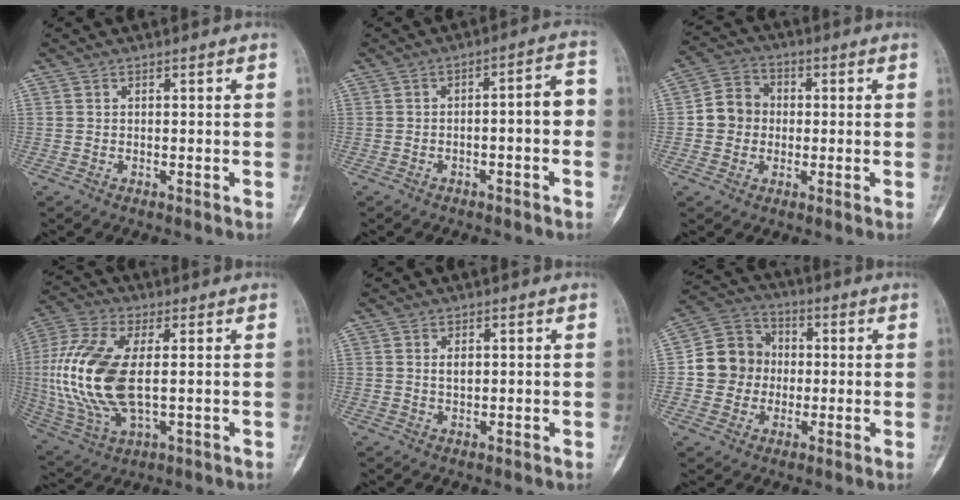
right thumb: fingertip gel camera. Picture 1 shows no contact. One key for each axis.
{"total": 6.1, "fx": -1.4, "fy": 1.9, "fz": 5.7, "tx": -0.068, "ty": 0.037, "tz": -0.021}
{"total": 7.5, "fx": -0.2, "fy": 6.8, "fz": 3.2, "tx": -0.027, "ty": 0.019, "tz": -0.016}
{"total": 19.3, "fx": 0.5, "fy": 9.6, "fz": 16.7, "tx": -0.373, "ty": -0.006, "tz": 0.016}
{"total": 1.9, "fx": 0.5, "fy": 1.2, "fz": 1.4, "tx": -0.014, "ty": -0.003, "tz": 0.009}
{"total": 11.2, "fx": -0.3, "fy": 10.4, "fz": 4.3, "tx": -0.038, "ty": 0.026, "tz": -0.013}